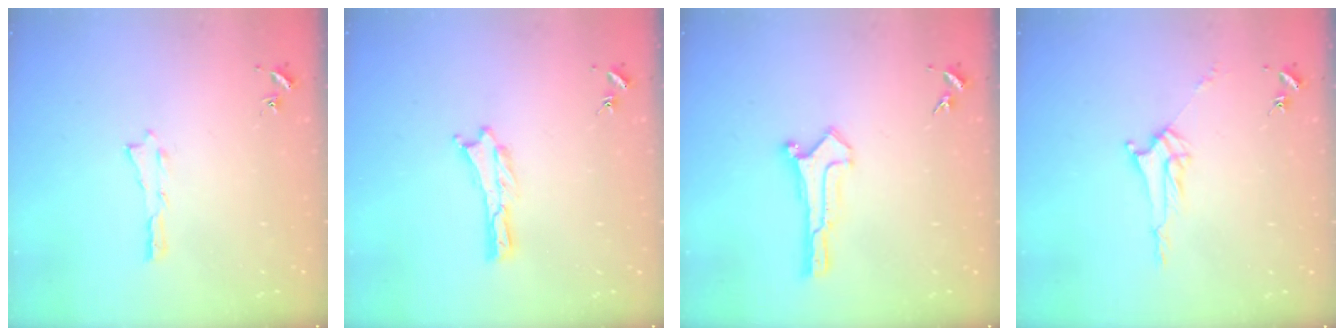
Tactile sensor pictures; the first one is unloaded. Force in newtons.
{"total": 0.0}
{"total": 0.0}
{"total": 3.0, "press": 3.0, "slide": 0.3}